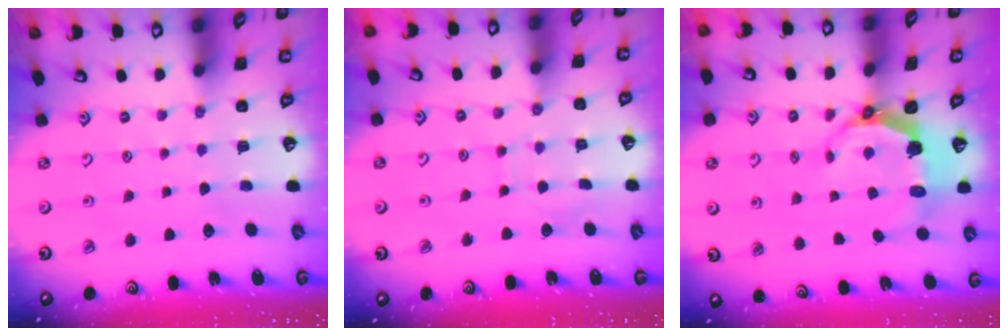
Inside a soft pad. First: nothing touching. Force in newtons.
{"total": 6.5, "press": 6.5, "slide": 0.6}
{"total": 8.0, "press": 6.3, "slide": 5.0}